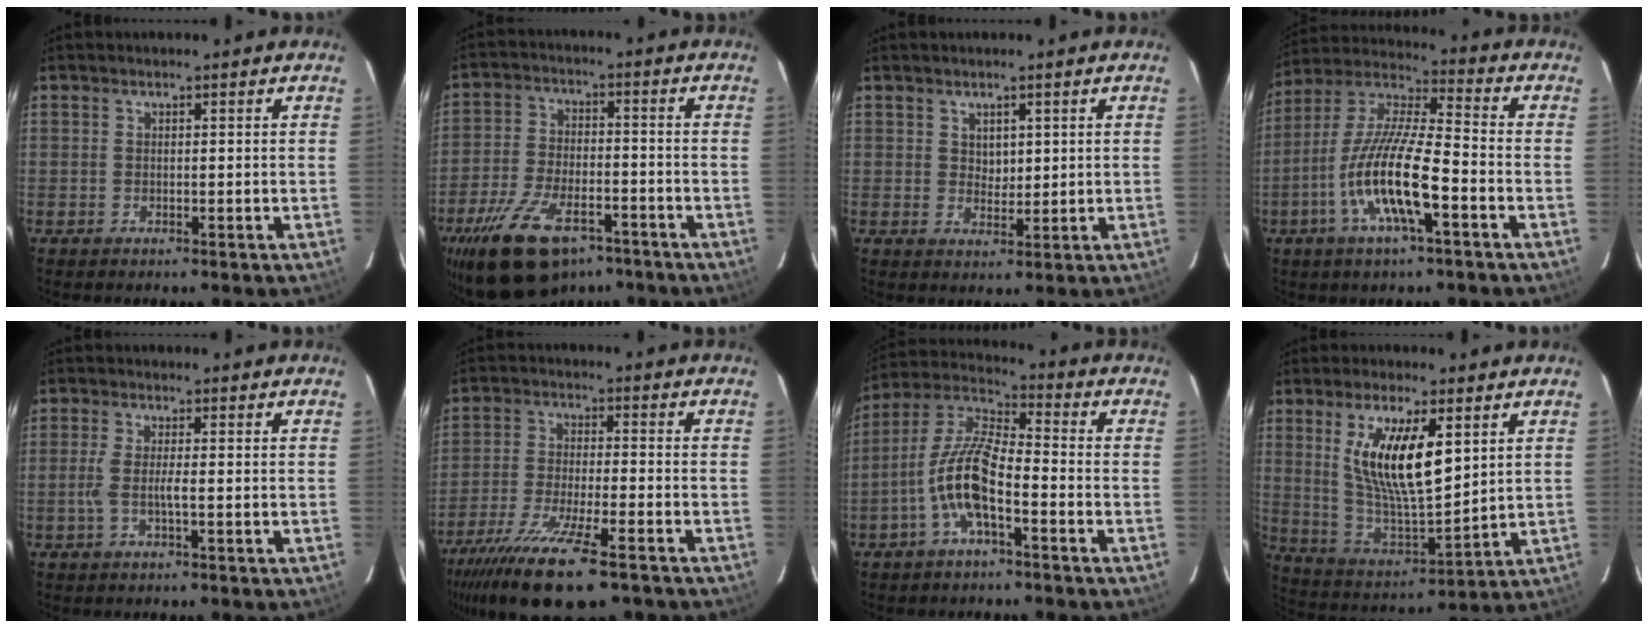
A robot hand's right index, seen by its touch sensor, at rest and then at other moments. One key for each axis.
{"total": 18.2, "fx": -12.0, "fy": 8.8, "fz": 10.4, "tx": -0.224, "ty": -0.022, "tz": -0.201}
{"total": 2.6, "fx": 1.2, "fy": 2.0, "fz": 1.2, "tx": -0.013, "ty": 0.001, "tz": 0.024}
{"total": 15.4, "fx": -6.0, "fy": 3.1, "fz": 13.9, "tx": -0.279, "ty": -0.008, "tz": -0.120}
{"total": 3.4, "fx": -0.9, "fy": 0.1, "fz": 3.3, "tx": -0.069, "ty": -0.001, "tz": -0.019}
{"total": 18.5, "fx": -13.5, "fy": 4.0, "fz": 12.1, "tx": -0.250, "ty": -0.059, "tz": -0.235}
{"total": 11.1, "fx": -4.6, "fy": 3.2, "fz": 9.5, "tx": -0.204, "ty": 0.008, "tz": -0.092}
{"total": 15.4, "fx": 5.1, "fy": 5.1, "fz": 13.6, "tx": -0.256, "ty": -0.006, "tz": 0.106}